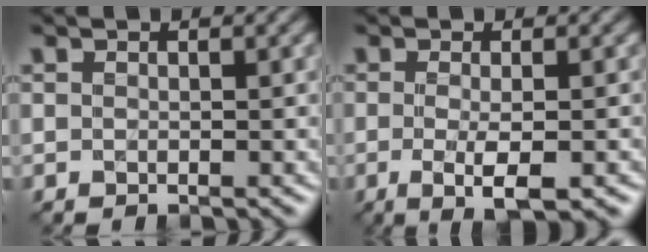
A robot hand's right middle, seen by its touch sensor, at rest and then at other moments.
{"total": 3.4, "force": [-0.9, 0.6, 3.2], "torque": [-0.058, -0.009, -0.013]}